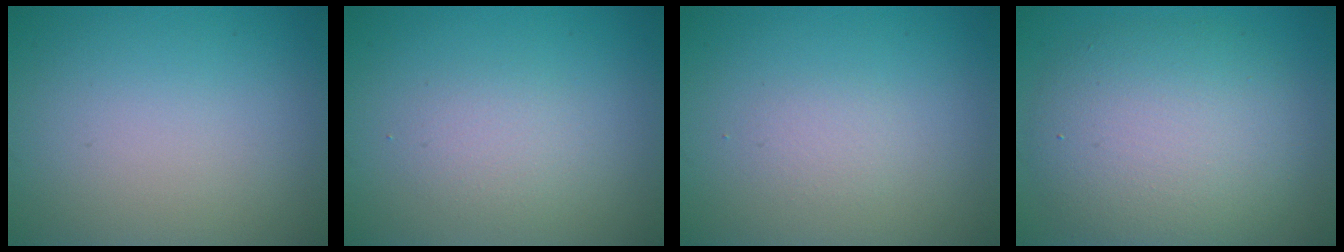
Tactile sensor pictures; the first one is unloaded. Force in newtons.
{"total": 1.8, "press": 1.8, "slide": 0.0}
{"total": 0.9, "press": 0.9, "slide": 0.2}
{"total": 7.6, "press": 7.6, "slide": 0.2}